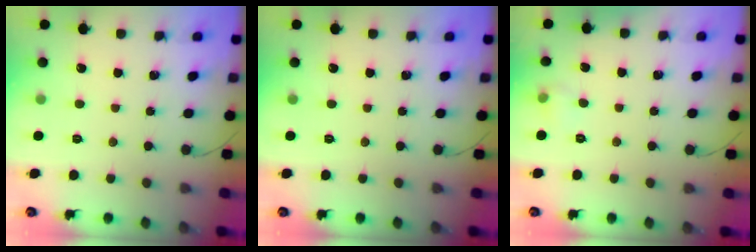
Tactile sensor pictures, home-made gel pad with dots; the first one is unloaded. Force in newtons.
{"total": 0.0}
{"total": 4.0, "press": 3.7, "slide": 1.5}